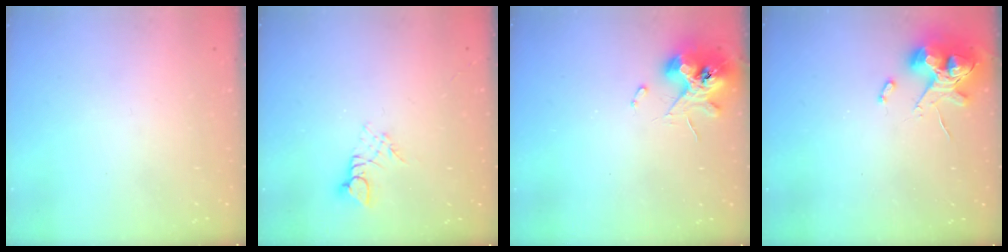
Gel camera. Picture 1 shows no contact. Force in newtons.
{"total": 2.8, "press": 2.8, "slide": 0.3}
{"total": 11.2, "press": 11.1, "slide": 1.4}
{"total": 10.7, "press": 10.5, "slide": 1.8}